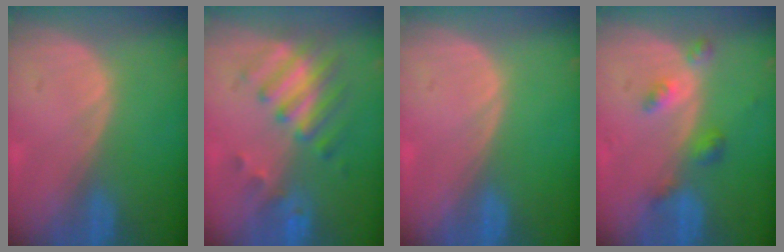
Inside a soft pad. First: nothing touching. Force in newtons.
{"total": 8.0, "press": 7.0, "slide": 3.9}
{"total": 0.0}
{"total": 4.2, "press": 3.9, "slide": 1.6}